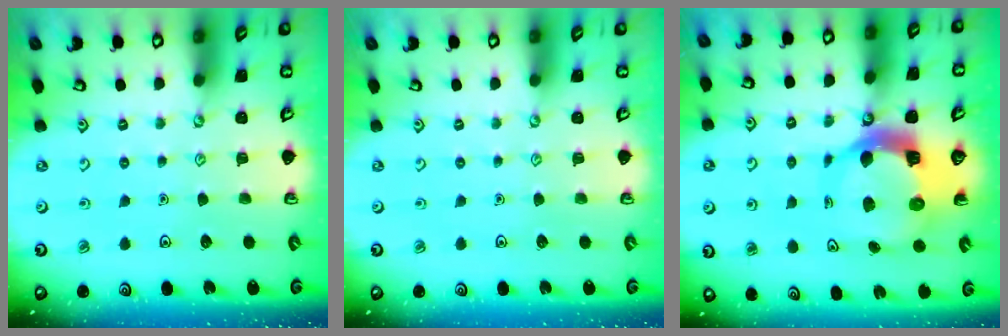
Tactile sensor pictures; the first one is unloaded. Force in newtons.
{"total": 0.0}
{"total": 11.1, "press": 11.0, "slide": 1.7}